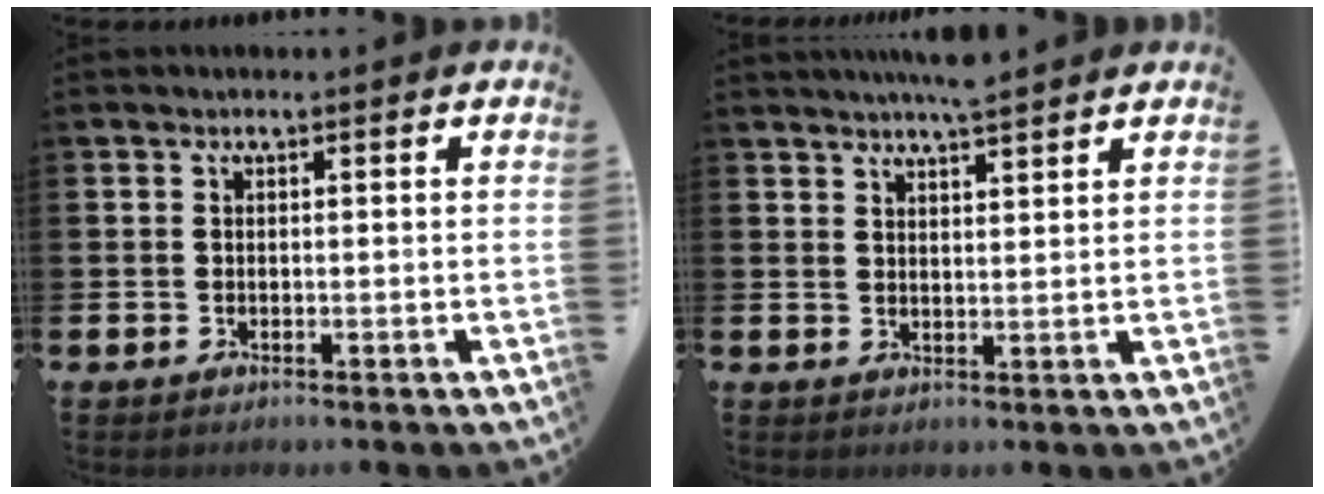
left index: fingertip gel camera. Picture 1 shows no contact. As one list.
[{"total": 4.2, "force": [4.1, -0.3, 0.8], "torque": [-0.023, -0.016, 0.075]}]